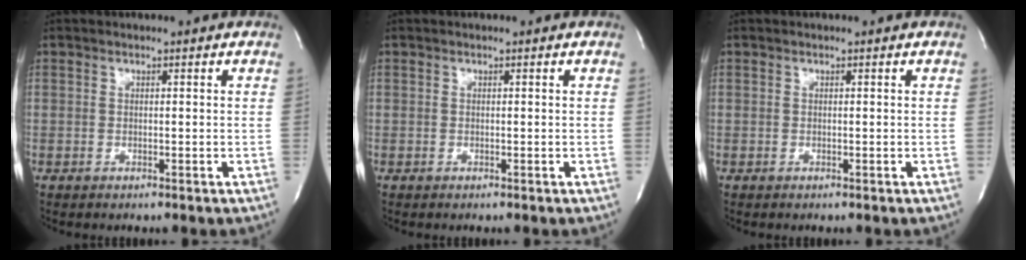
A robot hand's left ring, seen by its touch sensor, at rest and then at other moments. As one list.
[{"total": 0.0}, {"total": 0.0}]